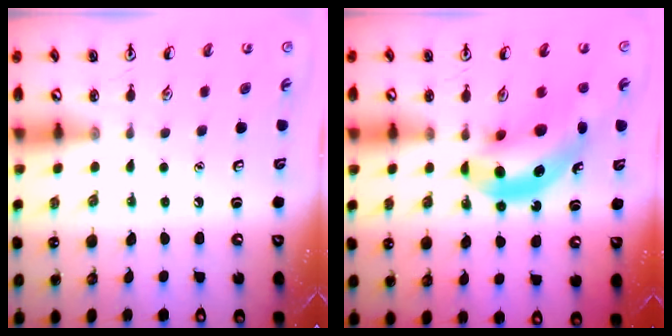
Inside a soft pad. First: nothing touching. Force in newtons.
{"total": 11.6, "press": 11.0, "slide": 3.5}